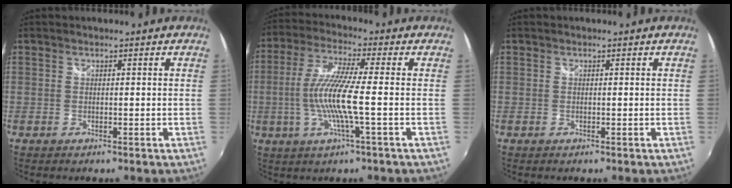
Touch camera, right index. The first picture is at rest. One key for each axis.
{"total": 10.7, "fx": -1.9, "fy": 0.1, "fz": 10.6, "tx": -0.213, "ty": -0.004, "tz": -0.034}
{"total": 0.0}